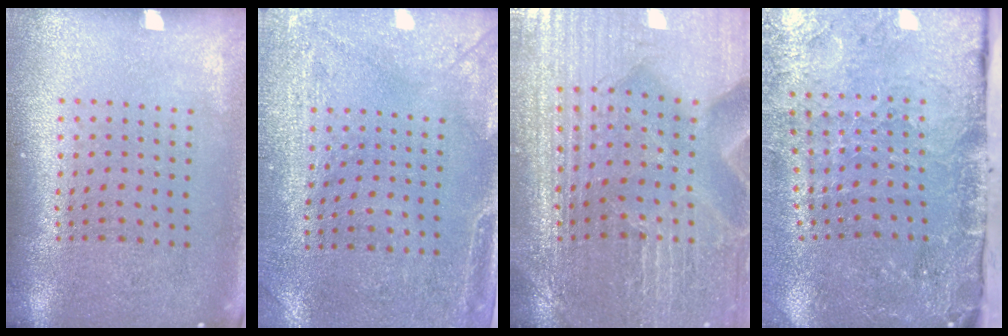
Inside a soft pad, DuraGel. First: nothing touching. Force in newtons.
{"total": 3.0, "press": 2.3, "slide": 1.8}
{"total": 3.4, "press": 3.3, "slide": 0.4}
{"total": 4.3, "press": 3.6, "slide": 2.3}